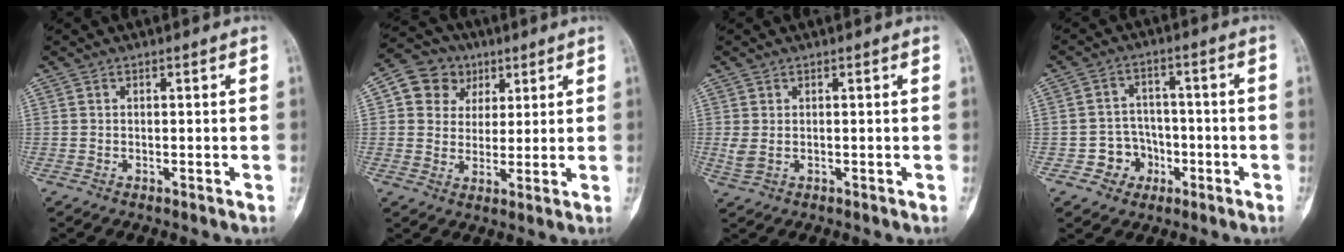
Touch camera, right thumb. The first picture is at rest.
{"total": 9.1, "force": [3.5, 7.9, 2.8], "torque": [-0.010, -0.003, 0.055]}
{"total": 2.0, "force": [0.1, 1.1, 1.7], "torque": [-0.047, 0.004, 0.011]}
{"total": 6.6, "force": [-2.5, 5.9, 1.4], "torque": [0.018, 0.024, -0.038]}